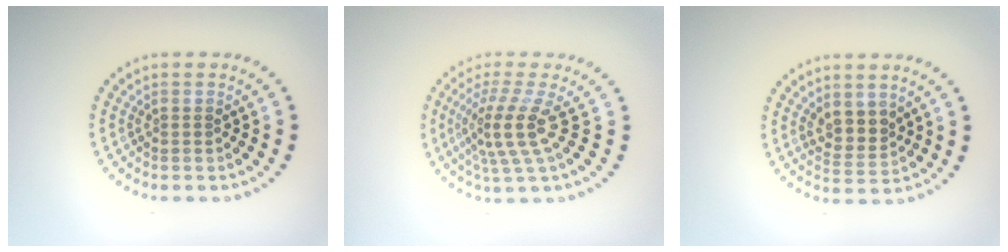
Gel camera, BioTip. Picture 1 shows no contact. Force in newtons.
{"total": 3.9, "press": 2.7, "slide": 2.8}
{"total": 2.5, "press": 2.3, "slide": 1.1}